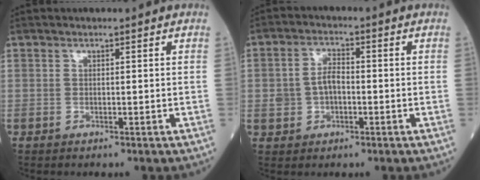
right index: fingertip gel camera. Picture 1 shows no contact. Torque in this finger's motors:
{"motor_torque": [0.16, -0.07, 0.09, 0.05]}